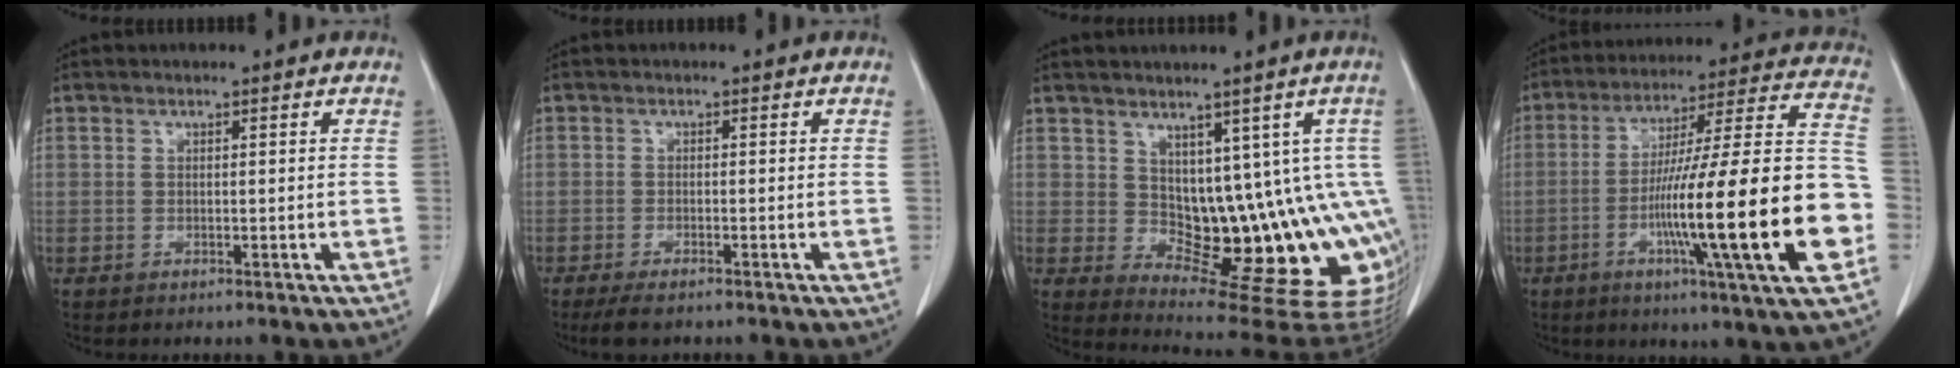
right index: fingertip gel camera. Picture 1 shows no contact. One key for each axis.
{"total": 3.1, "fx": -2.3, "fy": 0.8, "fz": 1.9, "tx": -0.037, "ty": -0.007, "tz": -0.037}
{"total": 13.2, "fx": 0.6, "fy": 7.8, "fz": 10.6, "tx": -0.107, "ty": 0.013, "tz": 0.023}
{"total": 26.2, "fx": -6.9, "fy": 0.3, "fz": 25.2, "tx": -0.348, "ty": -0.007, "tz": -0.121}